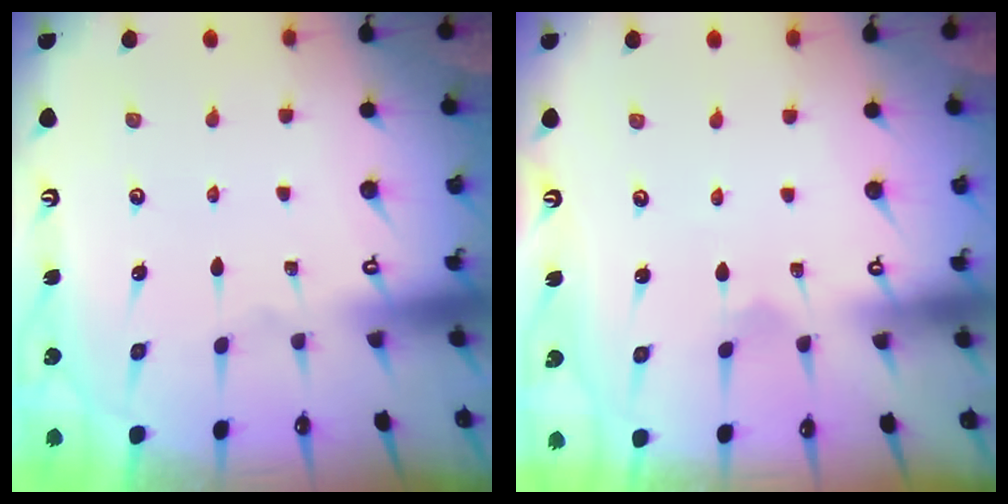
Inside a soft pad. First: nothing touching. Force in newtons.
{"total": 2.4, "press": 2.4, "slide": 0.1}